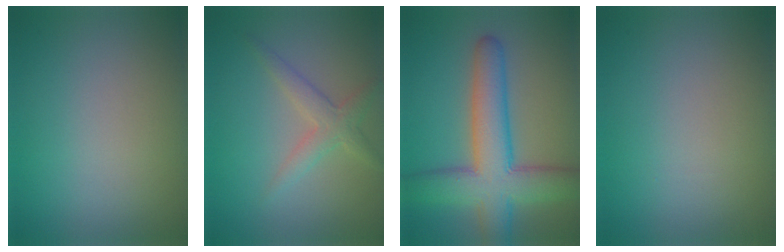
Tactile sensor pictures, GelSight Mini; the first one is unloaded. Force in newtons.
{"total": 2.5, "press": 2.5, "slide": 0.0}
{"total": 8.8, "press": 8.7, "slide": 0.5}
{"total": 0.0}